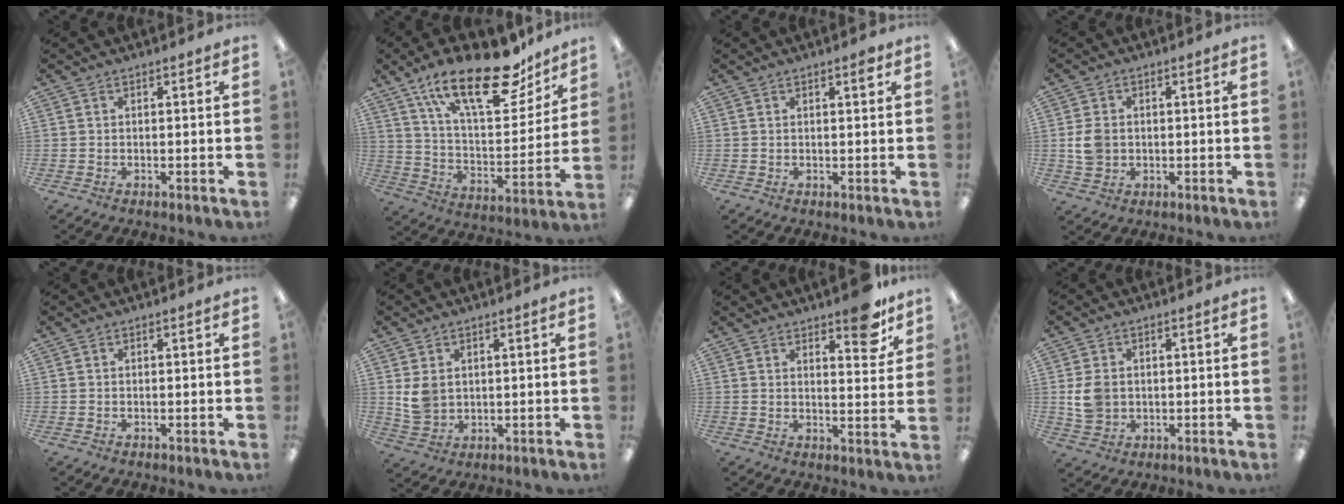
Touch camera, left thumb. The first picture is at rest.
{"total": 24.8, "force": [16.2, 9.9, 16.0], "torque": [-0.250, -0.093, 0.275]}
{"total": 1.9, "force": [1.2, 0.4, 1.4], "torque": [-0.014, -0.005, 0.017]}
{"total": 5.3, "force": [0.0, 4.4, 3.0], "torque": [-0.054, 0.006, 0.001]}
{"total": 0.0}
{"total": 5.0, "force": [1.6, 4.0, 2.5], "torque": [-0.044, 0.004, 0.035]}
{"total": 9.4, "force": [7.0, 3.3, 5.4], "torque": [-0.049, -0.046, 0.113]}
{"total": 6.2, "force": [0.3, 5.1, 3.5], "torque": [-0.072, 0.005, 0.007]}